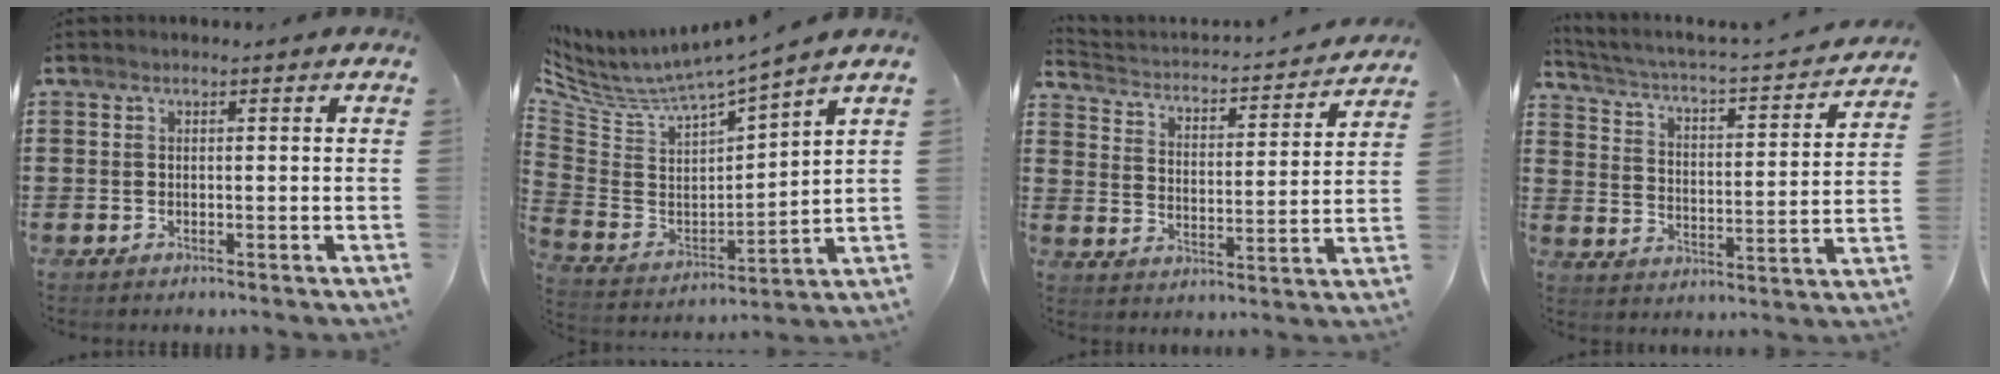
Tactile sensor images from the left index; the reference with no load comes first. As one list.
[{"total": 6.1, "force": [5.7, 0.3, 2.1], "torque": [-0.075, -0.053, 0.090]}, {"total": 1.9, "force": [1.7, 0.6, 0.5], "torque": [-0.027, -0.025, 0.017]}, {"total": 1.9, "force": [1.3, 0.0, 1.3], "torque": [-0.041, -0.029, 0.007]}]